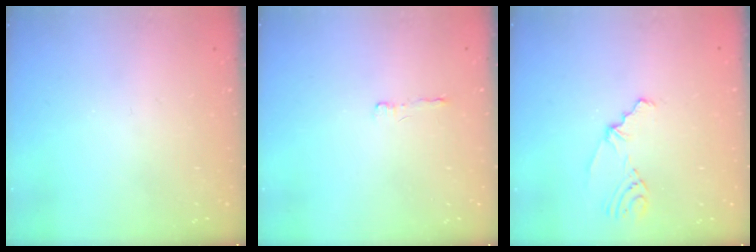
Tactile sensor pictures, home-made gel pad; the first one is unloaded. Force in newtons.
{"total": 2.0, "press": 2.0, "slide": 0.5}
{"total": 4.0, "press": 1.9, "slide": 3.5}